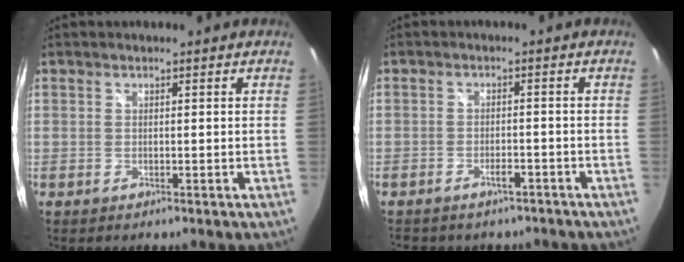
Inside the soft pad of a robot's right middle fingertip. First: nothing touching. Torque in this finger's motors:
{"motor_torque": [1.11, -1.03, 0.09, 0.08]}